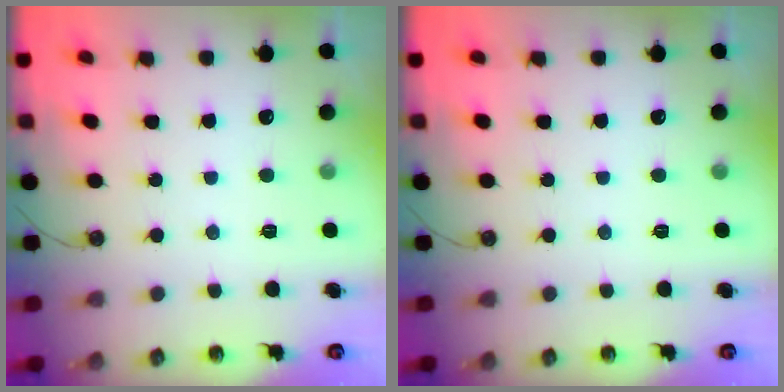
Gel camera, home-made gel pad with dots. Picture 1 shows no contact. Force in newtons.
{"total": 0.0}